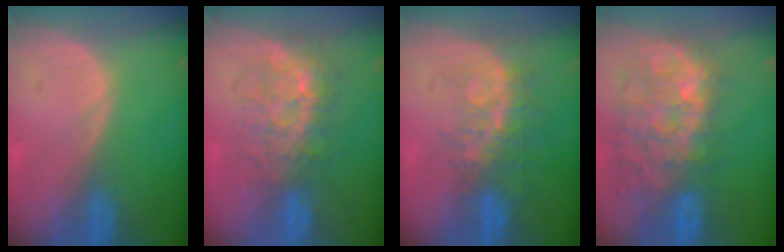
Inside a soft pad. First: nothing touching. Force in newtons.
{"total": 7.6, "press": 7.1, "slide": 2.8}
{"total": 8.5, "press": 7.0, "slide": 4.8}
{"total": 12.0, "press": 11.1, "slide": 4.7}